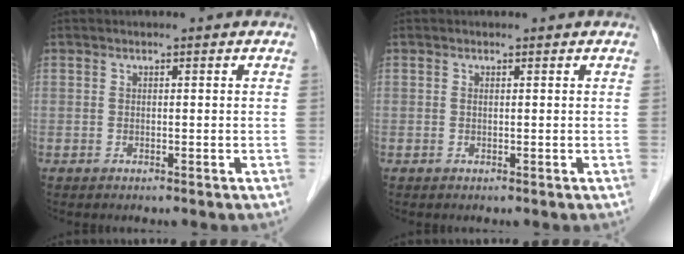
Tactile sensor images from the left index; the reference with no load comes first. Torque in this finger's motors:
{"motor_torque": [-0.12, -0.09, -0.06, -0.01]}